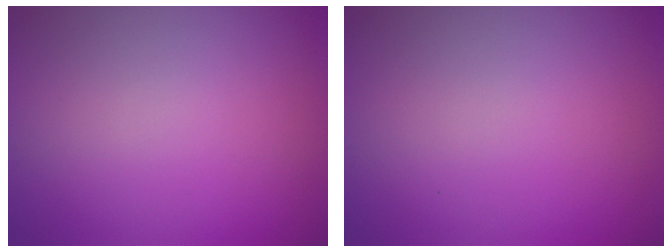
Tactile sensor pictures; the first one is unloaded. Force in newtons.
{"total": 0.0}